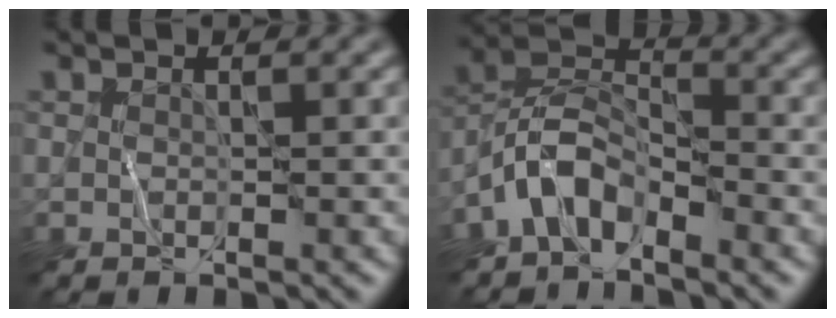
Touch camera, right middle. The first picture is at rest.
{"total": 4.4, "force": [-2.9, 2.3, 2.4], "torque": [-0.037, 0.011, -0.069]}